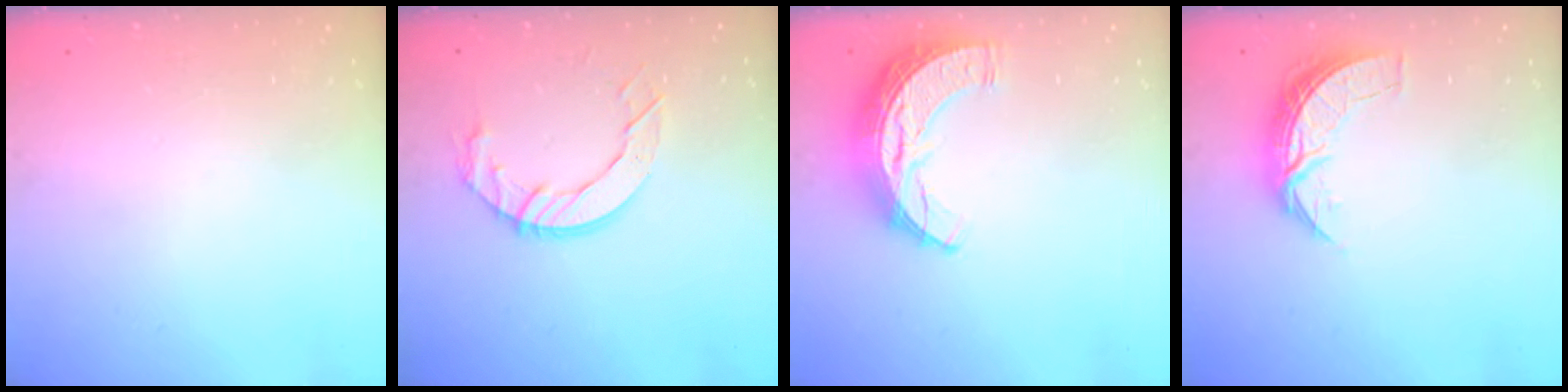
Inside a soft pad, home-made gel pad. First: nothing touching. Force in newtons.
{"total": 9.1, "press": 9.1, "slide": 0.5}
{"total": 11.3, "press": 11.2, "slide": 0.7}
{"total": 7.3, "press": 7.3, "slide": 0.5}